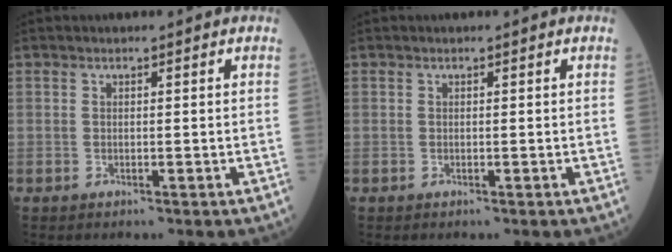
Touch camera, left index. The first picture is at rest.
{"total": 0.0}